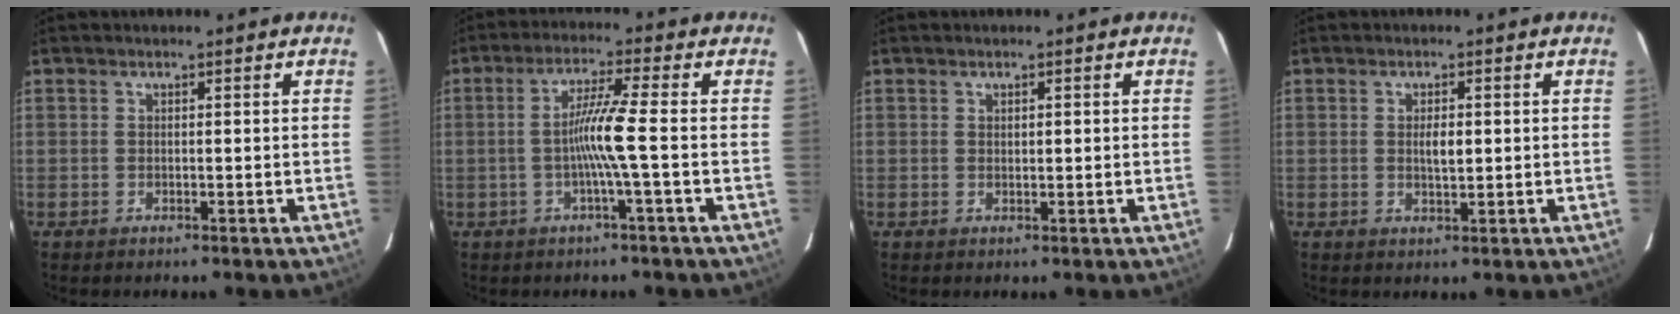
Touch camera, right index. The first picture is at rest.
{"total": 6.1, "force": [-1.0, -1.4, 5.9], "torque": [-0.113, 0.004, -0.021]}
{"total": 0.8, "force": [0.3, 0.4, 0.7], "torque": [-0.013, 0.000, 0.007]}
{"total": 2.5, "force": [0.3, 0.8, 2.3], "torque": [-0.042, 0.000, 0.005]}